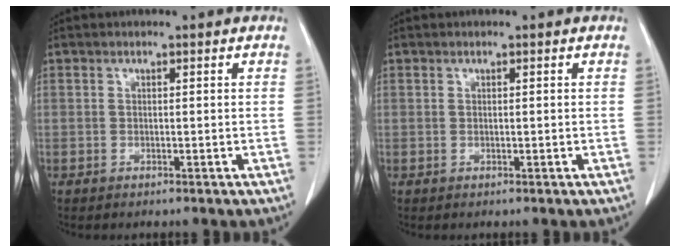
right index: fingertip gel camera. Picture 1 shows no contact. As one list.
[{"total": 0.0}]